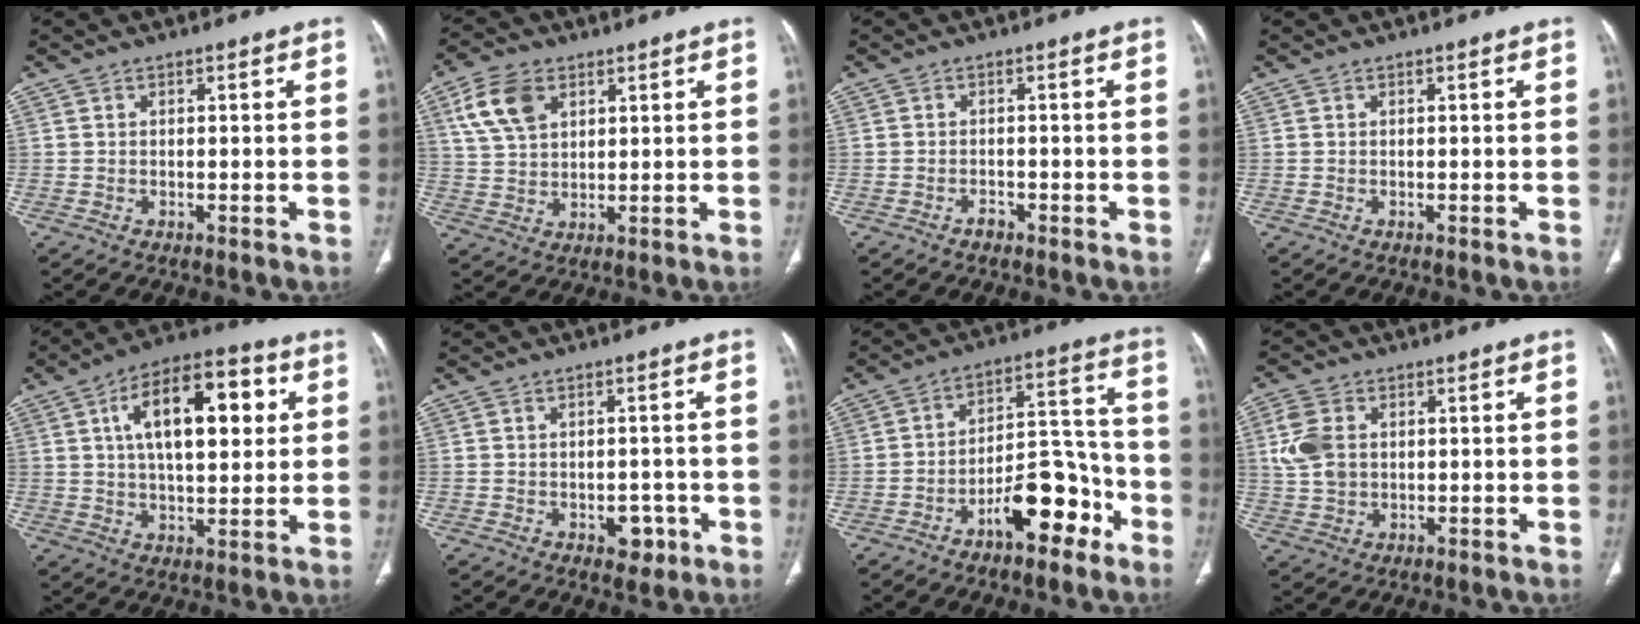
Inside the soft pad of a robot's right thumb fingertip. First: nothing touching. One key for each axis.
{"total": 9.1, "fx": 4.1, "fy": 5.7, "fz": 5.8, "tx": -0.104, "ty": -0.007, "tz": 0.084}
{"total": 1.2, "fx": -0.9, "fy": 0.7, "fz": 0.4, "tx": -0.007, "ty": 0.004, "tz": -0.016}
{"total": 0.0}
{"total": 17.6, "fx": 4.7, "fy": 8.4, "fz": 14.8, "tx": -0.209, "ty": 0.011, "tz": 0.069}
{"total": 3.9, "fx": -1.5, "fy": 2.7, "fz": 2.4, "tx": -0.010, "ty": 0.008, "tz": -0.014}
{"total": 13.2, "fx": -7.1, "fy": 6.1, "fz": 9.3, "tx": -0.113, "ty": 0.073, "tz": -0.110}
{"total": 7.3, "fx": 1.3, "fy": 5.3, "fz": 4.9, "tx": -0.105, "ty": 0.003, "tz": 0.028}